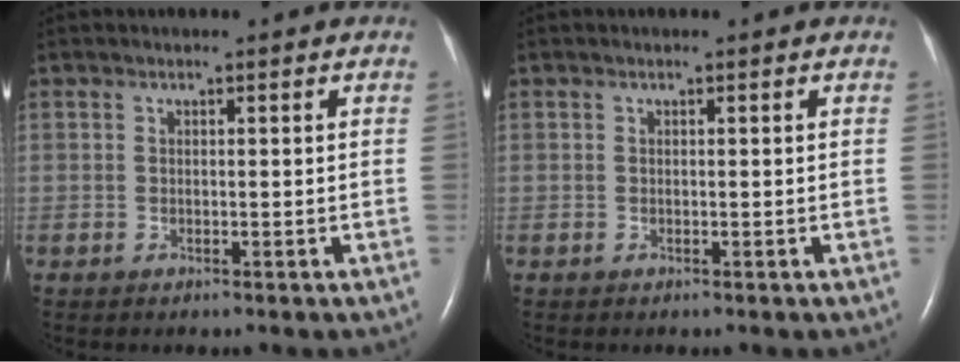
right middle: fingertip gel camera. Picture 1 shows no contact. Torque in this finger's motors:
{"motor_torque": [-0.20, -0.09, -0.02, 0.00]}